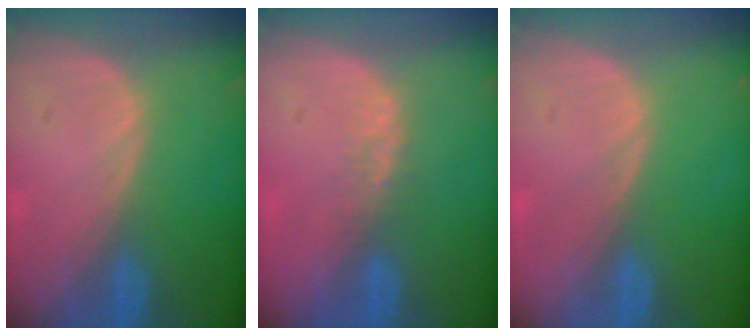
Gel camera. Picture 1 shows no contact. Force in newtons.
{"total": 2.1, "press": 1.7, "slide": 1.2}
{"total": 0.0}